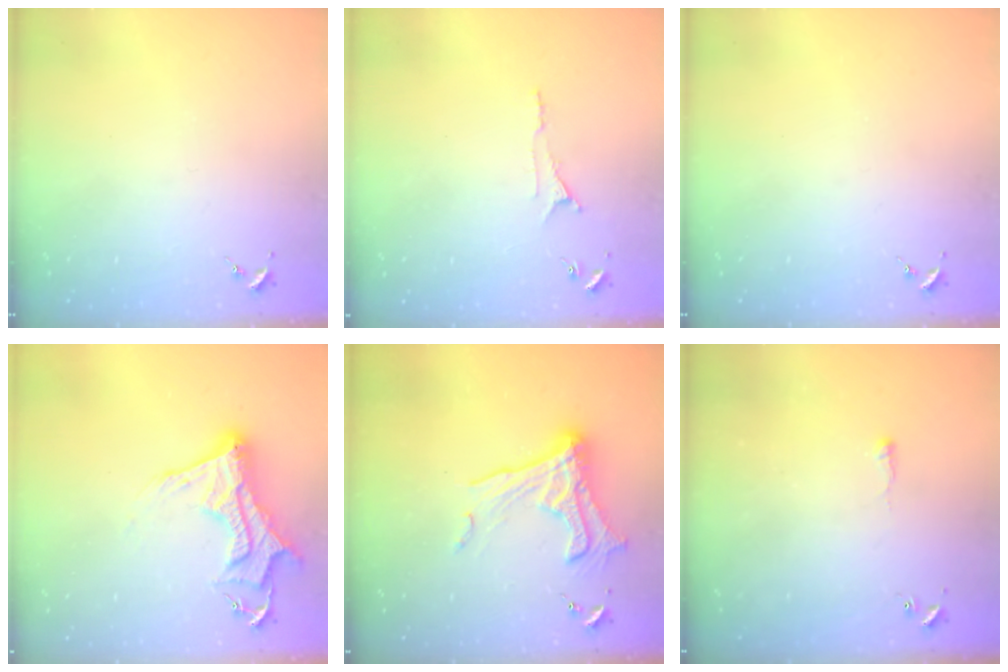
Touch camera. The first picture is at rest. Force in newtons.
{"total": 5.3, "press": 5.3, "slide": 0.6}
{"total": 0.0}
{"total": 15.2, "press": 15.1, "slide": 1.2}
{"total": 17.5, "press": 17.4, "slide": 1.6}
{"total": 2.1, "press": 2.1, "slide": 0.5}